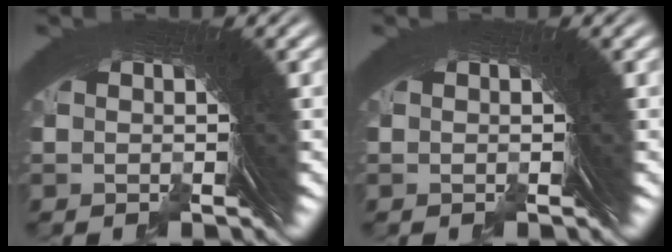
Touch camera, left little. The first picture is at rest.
{"total": 0.0}